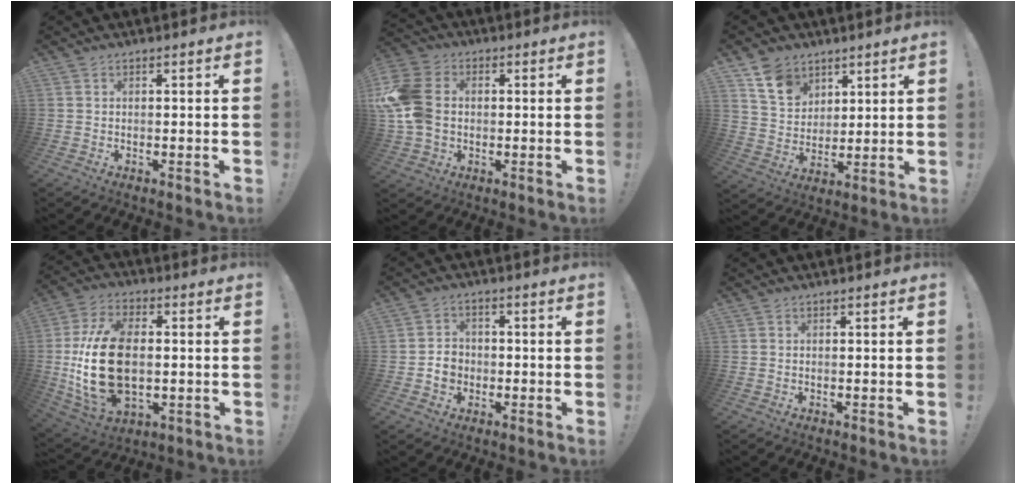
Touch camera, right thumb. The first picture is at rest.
{"total": 15.2, "force": [0.4, 11.5, 10.0], "torque": [-0.205, 0.012, 0.010]}
{"total": 11.1, "force": [7.3, 7.6, 3.5], "torque": [-0.055, -0.044, 0.144]}
{"total": 21.5, "force": [-0.8, 13.4, 16.8], "torque": [-0.330, 0.000, -0.003]}
{"total": 5.9, "force": [-1.3, 5.2, 2.5], "torque": [-0.032, 0.011, -0.023]}
{"total": 0.0}